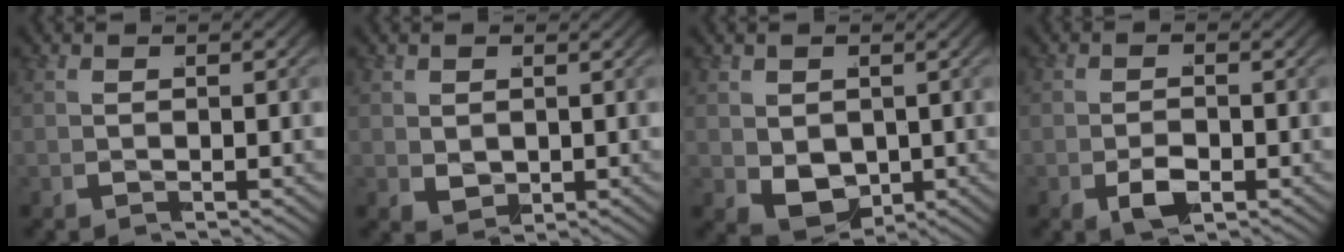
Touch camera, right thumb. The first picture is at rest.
{"total": 2.1, "force": [0.3, 1.7, 1.1], "torque": [-0.022, -0.018, 0.011]}
{"total": 5.1, "force": [-1.0, 4.1, 2.8], "torque": [-0.083, -0.047, -0.001]}
{"total": 2.6, "force": [-1.4, 1.7, 1.3], "torque": [-0.024, -0.021, -0.025]}